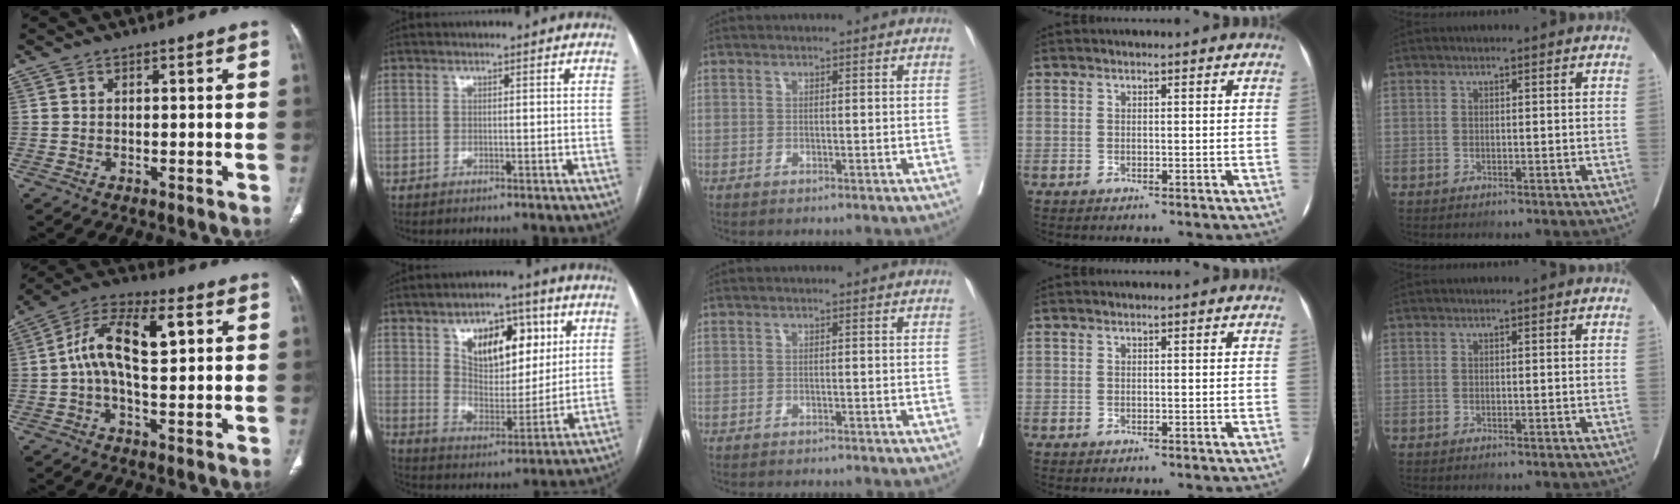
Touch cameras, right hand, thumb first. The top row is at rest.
{"thumb": {"total": 13.5, "force": [1.9, 6.3, 11.8], "torque": [-0.210, 0.030, 0.029]}, "index": {"total": 12.8, "force": [5.3, 6.9, 9.5], "torque": [-0.144, 0.017, 0.093]}, "middle": {"total": 4.7, "force": [-4.3, 0.8, 1.7], "torque": [-0.022, -0.006, -0.056]}}